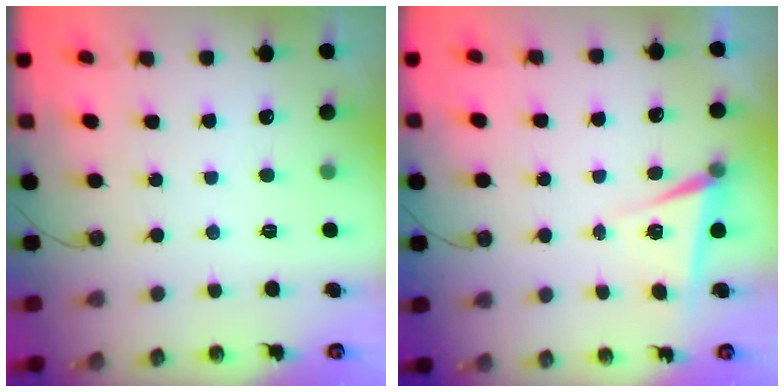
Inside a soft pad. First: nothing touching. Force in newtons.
{"total": 5.9, "press": 4.4, "slide": 3.8}